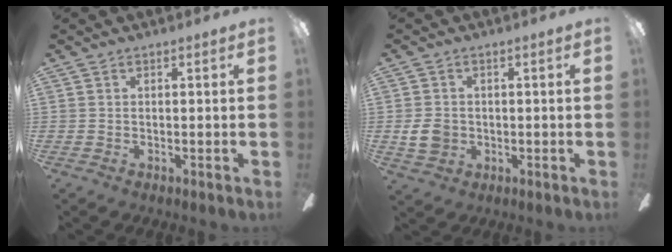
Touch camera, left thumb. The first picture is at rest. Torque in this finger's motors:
{"motor_torque": [0.42, 1.03, 0.59, -0.34, 0.00]}